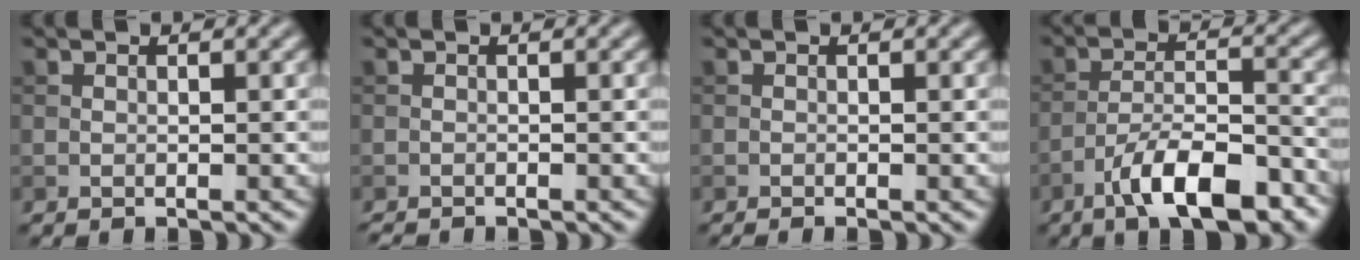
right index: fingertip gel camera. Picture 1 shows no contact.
{"total": 1.0, "force": [-1.0, 0.0, 0.2], "torque": [-0.001, -0.003, -0.018]}
{"total": 1.0, "force": [-0.5, 0.3, 0.8], "torque": [-0.007, -0.002, -0.011]}
{"total": 9.2, "force": [-6.0, 2.8, 6.5], "torque": [-0.100, 0.006, -0.104]}